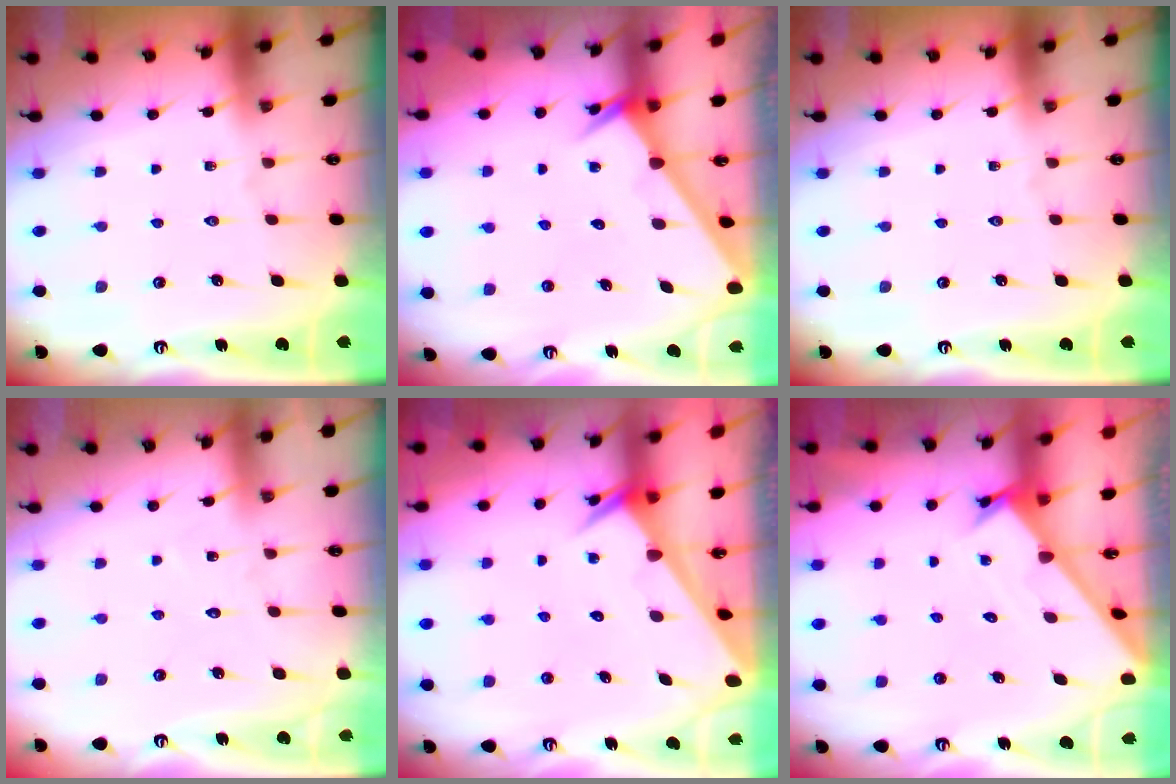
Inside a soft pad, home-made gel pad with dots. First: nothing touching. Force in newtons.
{"total": 2.6, "press": 2.6, "slide": 0.0}
{"total": 0.0}
{"total": 4.6, "press": 4.5, "slide": 0.4}
{"total": 2.6, "press": 2.6, "slide": 0.1}
{"total": 1.6, "press": 1.6, "slide": 0.1}